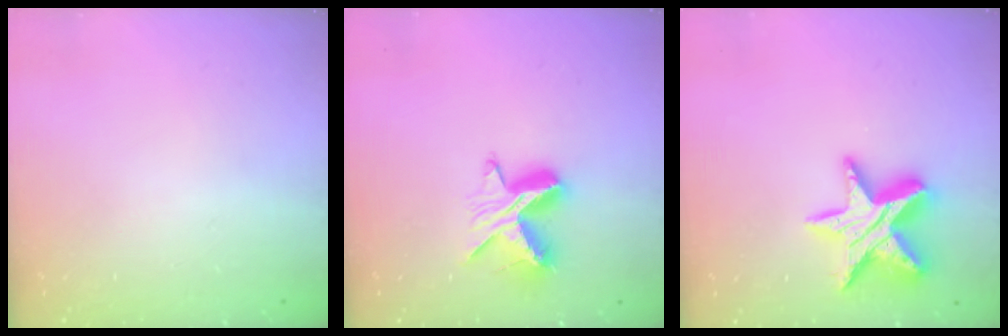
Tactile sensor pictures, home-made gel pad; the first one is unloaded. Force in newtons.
{"total": 11.3, "press": 11.3, "slide": 0.5}
{"total": 16.5, "press": 16.4, "slide": 1.1}